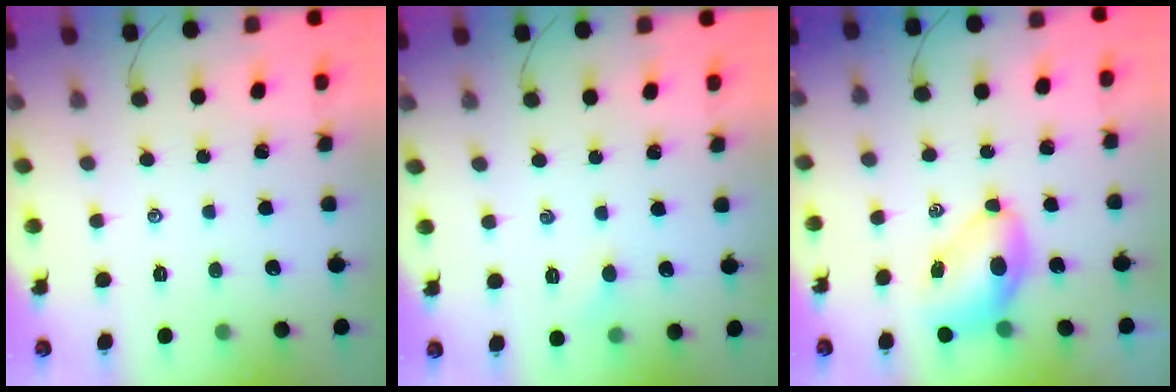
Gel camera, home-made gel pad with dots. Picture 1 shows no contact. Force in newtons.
{"total": 3.7, "press": 3.5, "slide": 1.2}
{"total": 7.5, "press": 7.4, "slide": 1.0}